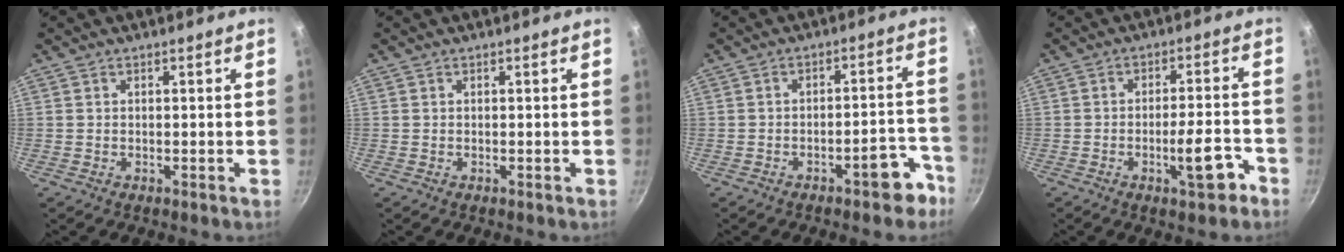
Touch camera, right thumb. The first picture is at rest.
{"total": 0.0}
{"total": 7.1, "force": [-4.7, 2.4, 4.8], "torque": [-0.033, 0.052, -0.050]}
{"total": 7.5, "force": [-3.8, 2.0, 6.2], "torque": [-0.077, 0.029, -0.051]}